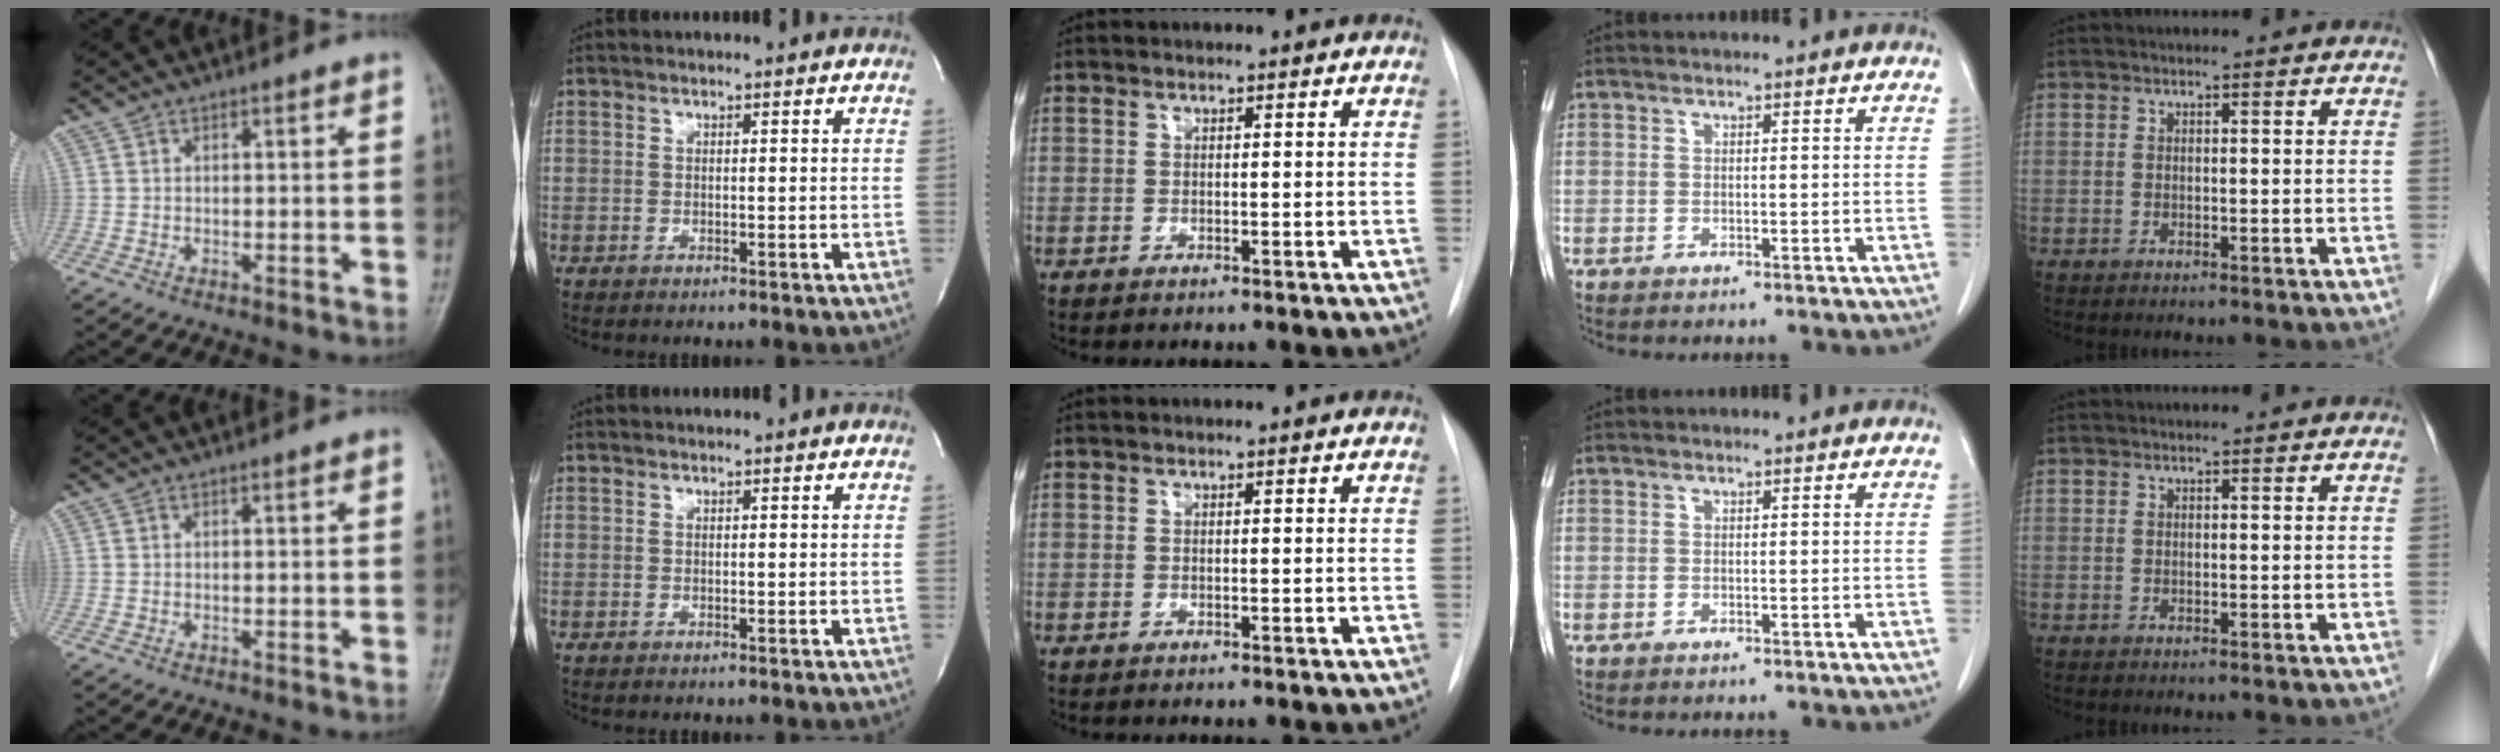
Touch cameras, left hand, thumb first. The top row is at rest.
{}